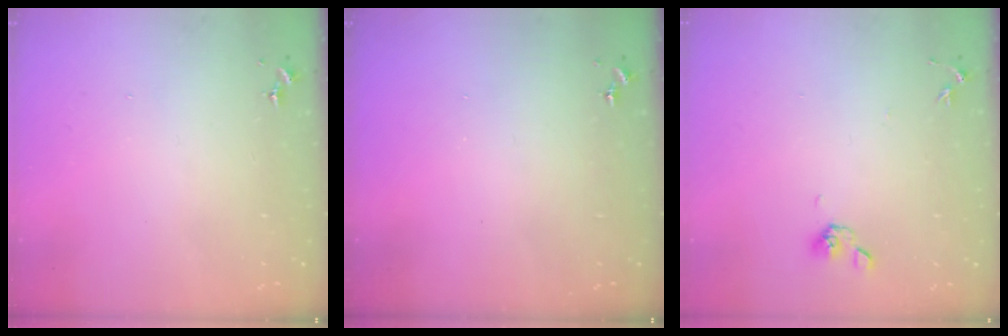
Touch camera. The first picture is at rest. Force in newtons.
{"total": 0.0}
{"total": 5.5, "press": 4.9, "slide": 2.6}